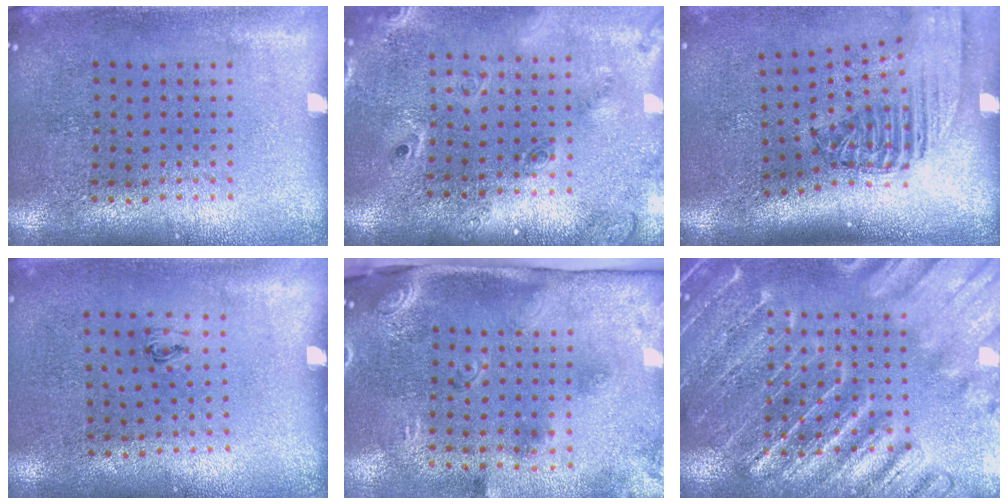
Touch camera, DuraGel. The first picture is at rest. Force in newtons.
{"total": 2.3, "press": 1.7, "slide": 1.5}
{"total": 2.4, "press": 1.8, "slide": 1.6}
{"total": 0.5, "press": 0.2, "slide": 0.5}
{"total": 3.0, "press": 1.9, "slide": 2.3}
{"total": 3.6, "press": 3.6, "slide": 0.5}